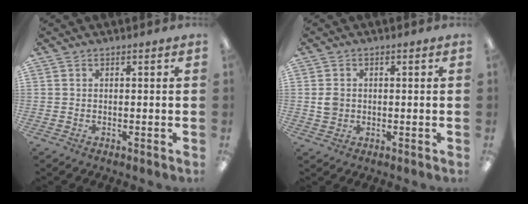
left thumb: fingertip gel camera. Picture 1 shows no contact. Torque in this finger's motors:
{"motor_torque": [-0.12, 0.15, 0.22, -0.26, 0.00]}